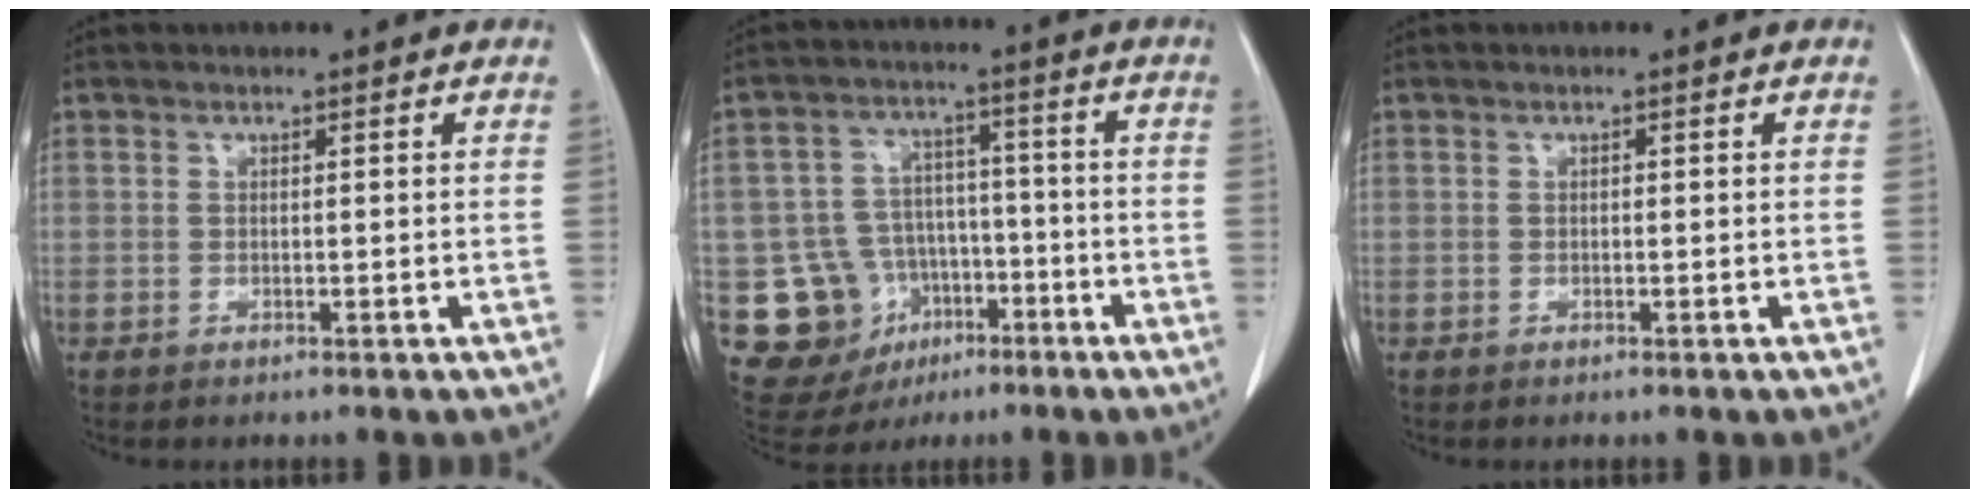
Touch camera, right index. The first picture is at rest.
{"total": 12.9, "force": [-4.7, 11.1, 4.5], "torque": [-0.088, 0.033, -0.057]}
{"total": 0.0}